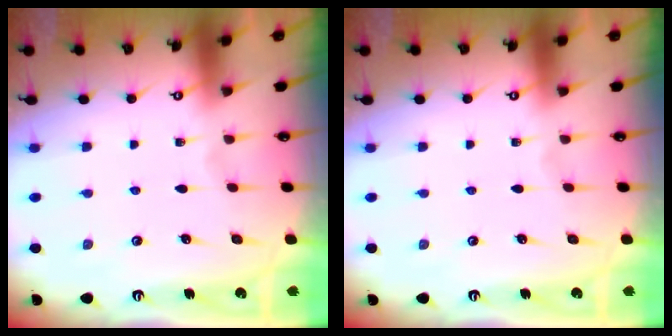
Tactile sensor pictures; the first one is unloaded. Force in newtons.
{"total": 0.0}